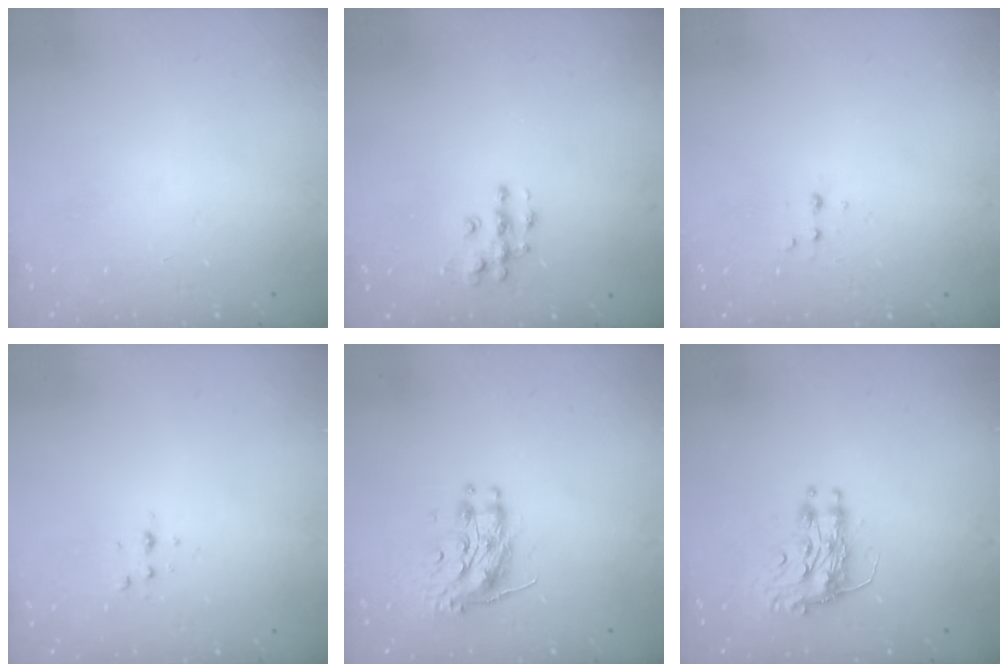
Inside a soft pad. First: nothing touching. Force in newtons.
{"total": 7.1, "press": 7.1, "slide": 0.3}
{"total": 2.6, "press": 2.5, "slide": 0.8}
{"total": 3.6, "press": 3.1, "slide": 1.7}
{"total": 10.2, "press": 10.2, "slide": 0.8}
{"total": 9.1, "press": 9.0, "slide": 1.0}